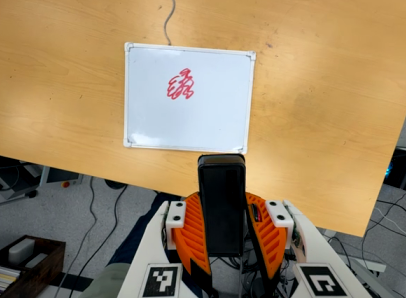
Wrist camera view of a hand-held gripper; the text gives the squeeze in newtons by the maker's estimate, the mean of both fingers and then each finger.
{"total": 8.0, "left": 7.2, "right": 8.8}